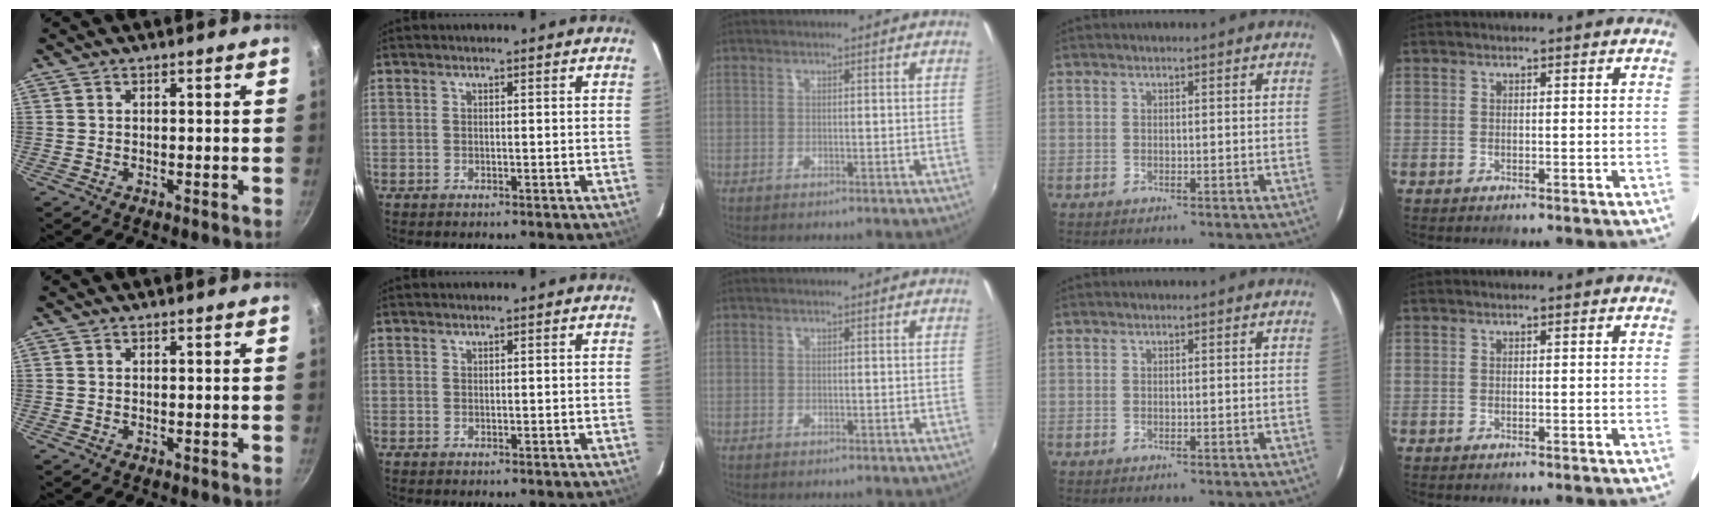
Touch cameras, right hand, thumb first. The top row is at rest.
{}